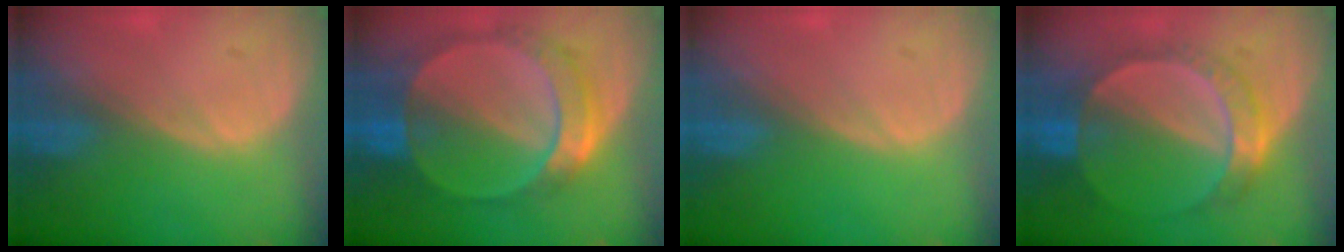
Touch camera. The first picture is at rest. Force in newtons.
{"total": 9.2, "press": 8.1, "slide": 4.5}
{"total": 0.0}
{"total": 6.8, "press": 6.5, "slide": 1.7}